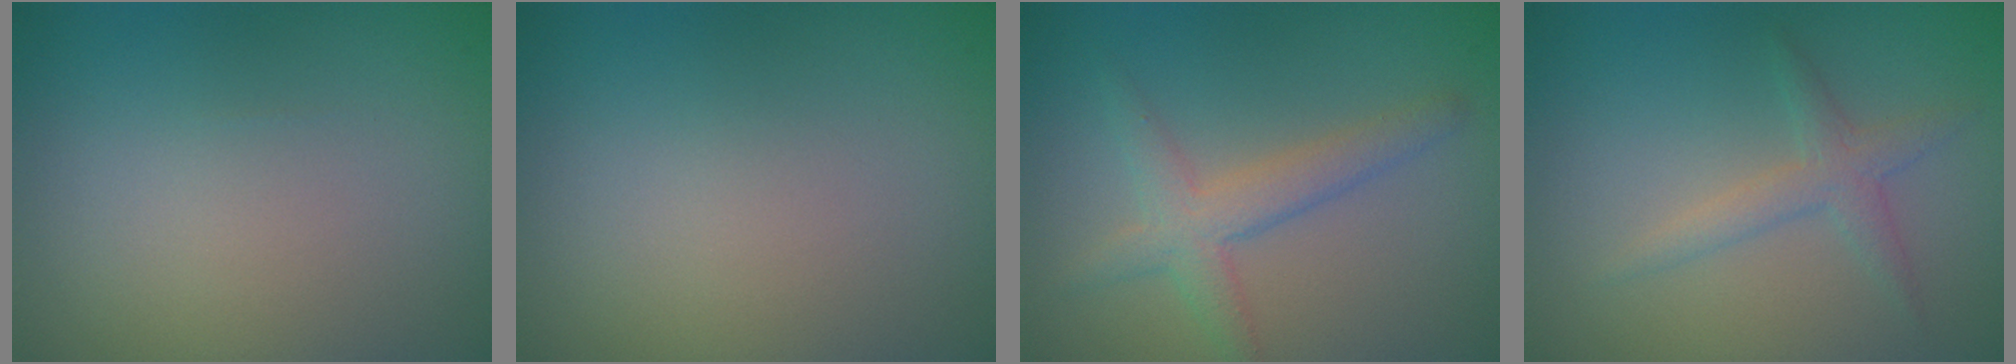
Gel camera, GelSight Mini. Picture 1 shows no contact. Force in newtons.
{"total": 0.0}
{"total": 3.0, "press": 3.0, "slide": 0.0}
{"total": 1.9, "press": 1.9, "slide": 0.1}